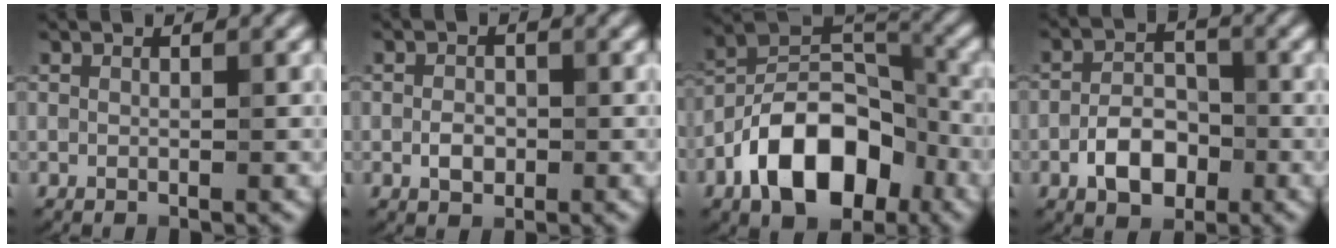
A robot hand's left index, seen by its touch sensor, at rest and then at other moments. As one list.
[{"total": 1.8, "force": [-0.5, 1.2, 1.2], "torque": [-0.020, 0.001, -0.012]}, {"total": 10.9, "force": [-5.3, 6.2, 7.2], "torque": [-0.114, 0.011, -0.100]}, {"total": 4.2, "force": [-1.8, 2.6, 2.7], "torque": [-0.041, 0.007, -0.036]}]